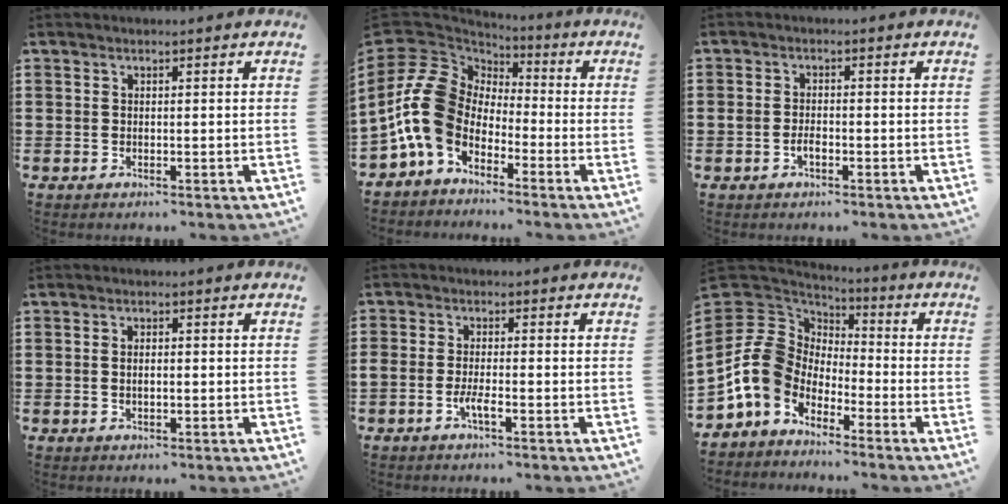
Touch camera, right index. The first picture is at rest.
{"total": 12.1, "force": [-2.7, 9.2, 7.5], "torque": [-0.216, 0.009, -0.059]}
{"total": 1.9, "force": [-0.9, 0.8, 1.4], "torque": [-0.029, -0.001, -0.015]}
{"total": 1.6, "force": [-0.1, 0.5, 1.6], "torque": [-0.030, 0.001, -0.003]}
{"total": 2.8, "force": [-1.5, 0.5, 2.3], "torque": [-0.054, -0.004, -0.031]}
{"total": 9.3, "force": [-2.4, 7.7, 4.6], "torque": [-0.157, -0.004, -0.054]}